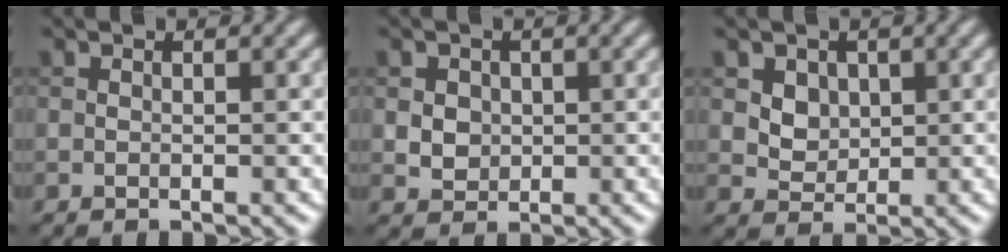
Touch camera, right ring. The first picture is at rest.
{"total": 2.7, "force": [0.6, 2.3, 1.3], "torque": [-0.021, 0.009, 0.013]}
{"total": 3.3, "force": [1.4, 2.5, 1.6], "torque": [-0.040, -0.004, 0.041]}